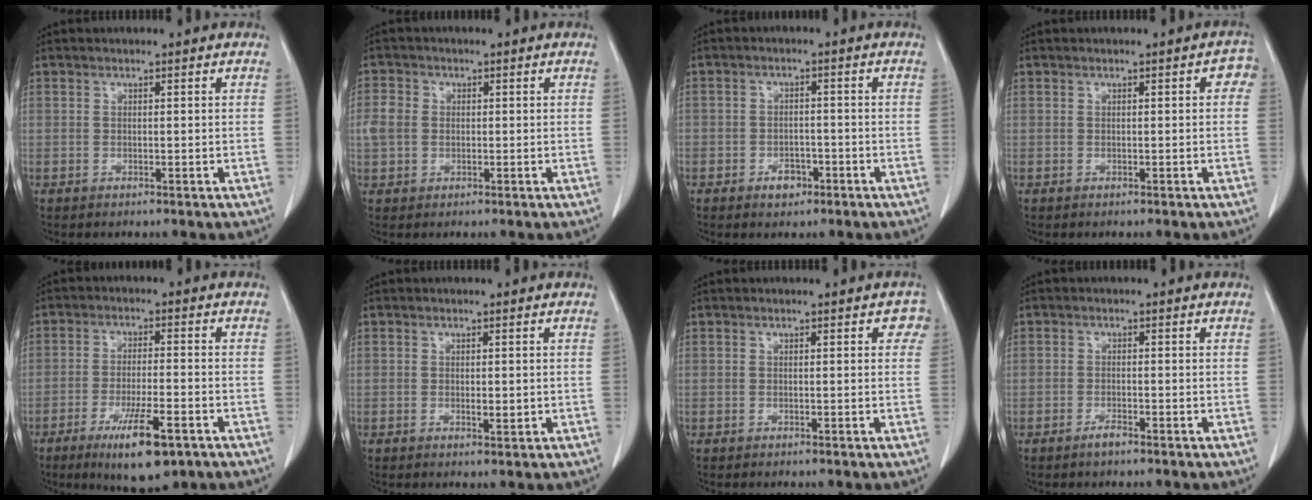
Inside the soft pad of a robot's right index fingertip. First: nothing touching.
{"total": 3.7, "force": [0.1, 3.1, 2.0], "torque": [-0.054, 0.012, 0.001]}
{"total": 3.3, "force": [-1.9, 2.3, 1.4], "torque": [-0.012, 0.008, -0.024]}
{"total": 1.8, "force": [0.3, 0.9, 1.6], "torque": [-0.005, 0.006, -0.001]}
{"total": 9.8, "force": [-5.4, 1.7, 7.9], "torque": [-0.138, -0.019, -0.083]}
{"total": 1.4, "force": [-0.1, 0.5, 1.3], "torque": [-0.021, -0.004, 0.001]}
{"total": 1.9, "force": [0.7, 1.1, 1.3], "torque": [-0.003, 0.010, 0.002]}
{"total": 1.4, "force": [-1.1, 0.4, 0.7], "torque": [-0.012, 0.001, -0.019]}